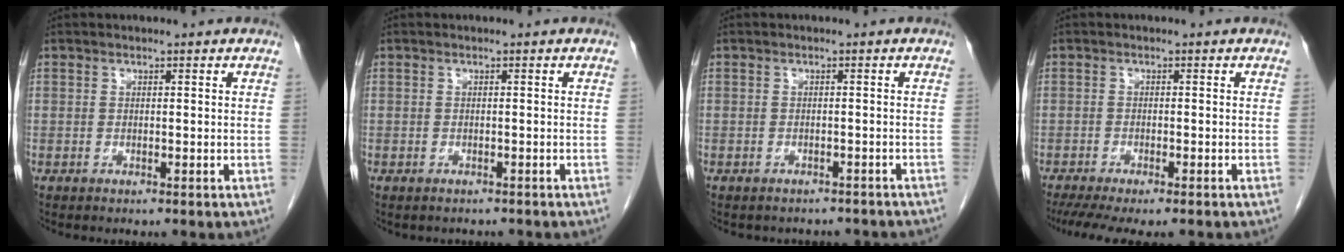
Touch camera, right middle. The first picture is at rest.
{"total": 1.7, "force": [-1.5, 0.8, 0.2], "torque": [-0.006, 0.000, -0.020]}
{"total": 6.2, "force": [-5.5, 2.6, 1.2], "torque": [-0.014, 0.006, -0.055]}
{"total": 9.6, "force": [-7.9, 1.8, 5.2], "torque": [-0.081, -0.012, -0.116]}